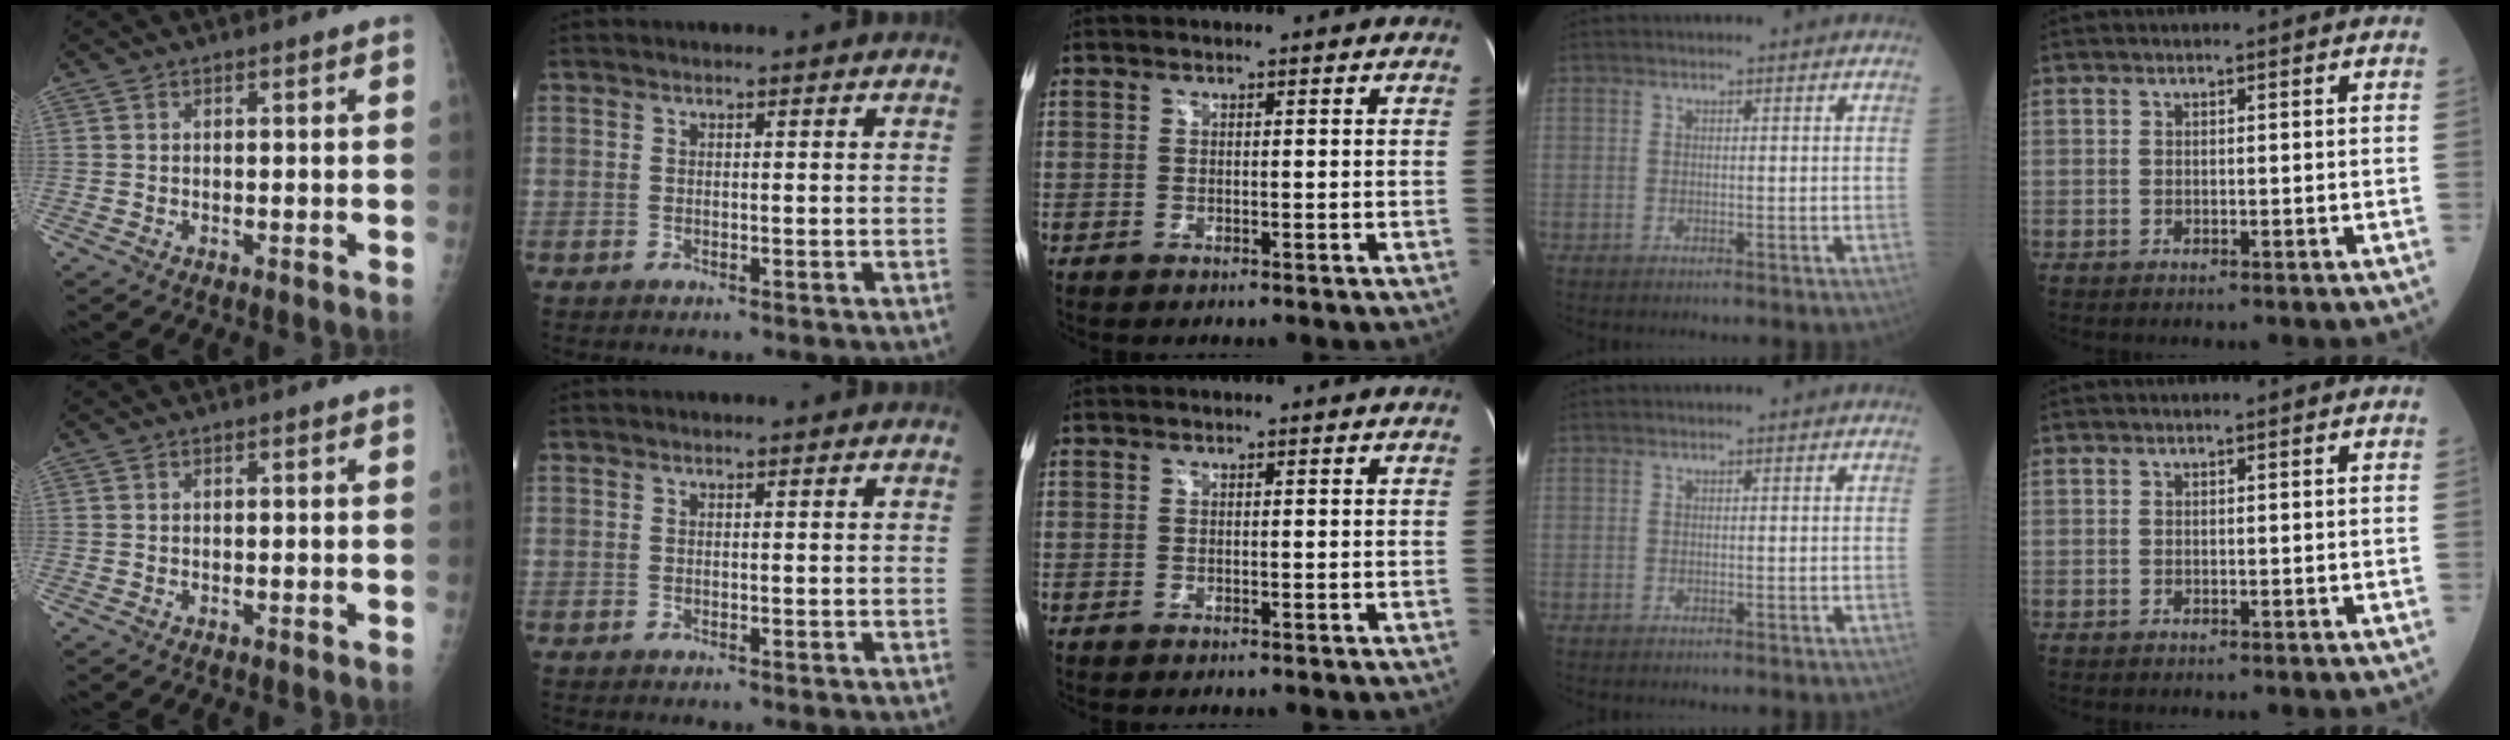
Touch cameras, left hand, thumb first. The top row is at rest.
{}